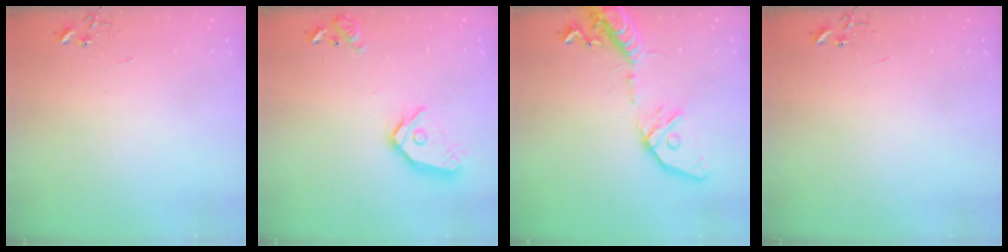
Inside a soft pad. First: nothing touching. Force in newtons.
{"total": 14.7, "press": 14.6, "slide": 2.0}
{"total": 17.0, "press": 16.7, "slide": 3.3}
{"total": 0.0}